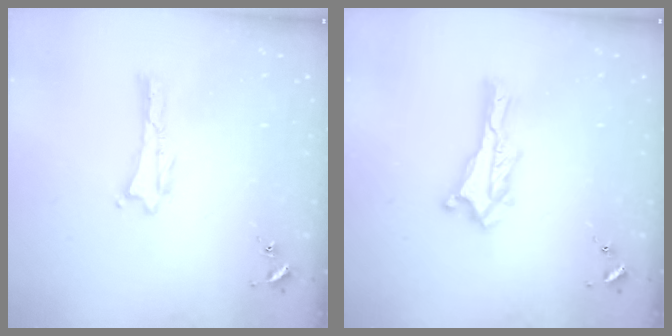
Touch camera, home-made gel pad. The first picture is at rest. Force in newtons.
{"total": 0.0}